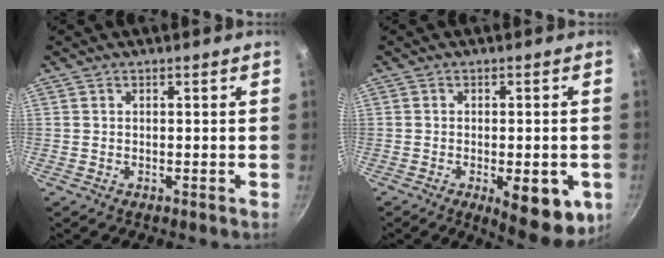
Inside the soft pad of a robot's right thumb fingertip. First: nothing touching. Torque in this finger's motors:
{"motor_torque": [1.40, 1.78, -0.09, 0.05, 0.27]}